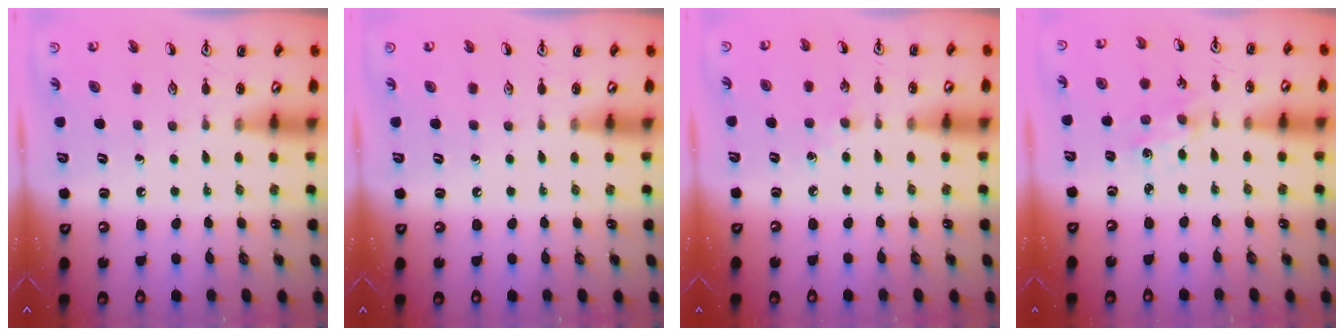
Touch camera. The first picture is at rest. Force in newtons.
{"total": 0.0}
{"total": 4.5, "press": 4.4, "slide": 0.7}
{"total": 1.0, "press": 1.0, "slide": 0.2}